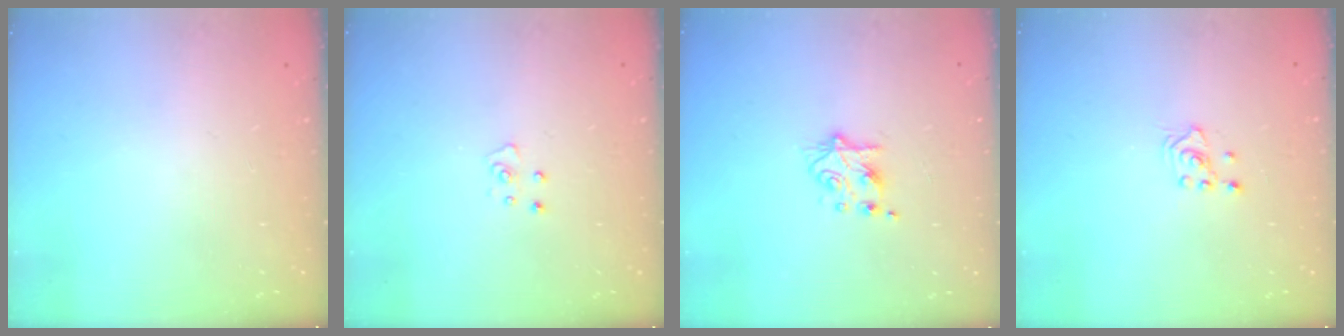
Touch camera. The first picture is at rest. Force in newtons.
{"total": 3.8, "press": 3.8, "slide": 0.1}
{"total": 5.6, "press": 5.6, "slide": 0.8}
{"total": 2.1, "press": 2.1, "slide": 0.2}